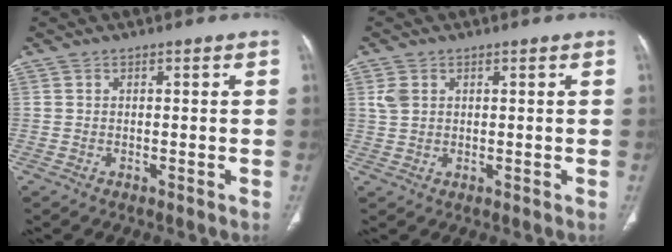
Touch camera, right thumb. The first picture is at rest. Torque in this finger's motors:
{"motor_torque": [0.31, 0.95, 0.60, 0.52, 0.06]}